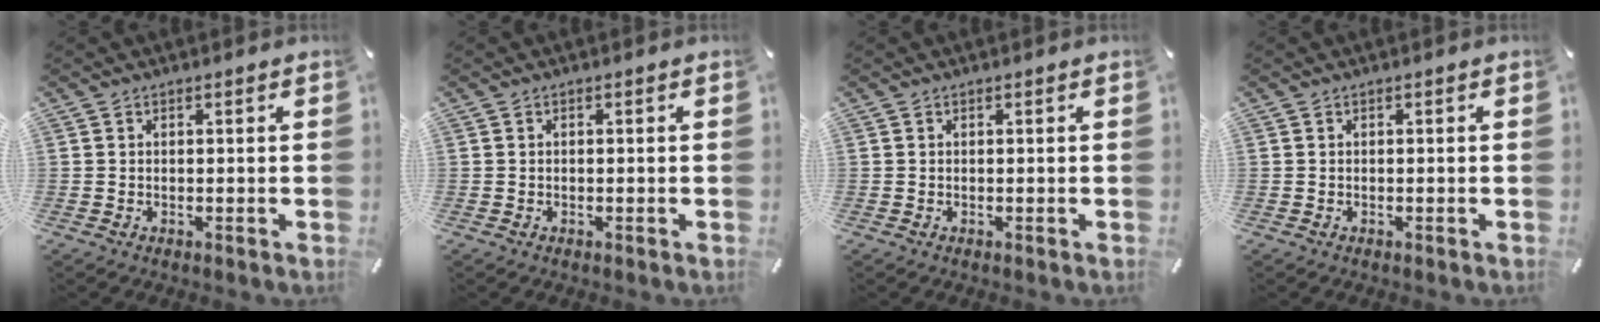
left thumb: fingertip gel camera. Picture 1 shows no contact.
{"total": 0.0}
{"total": 0.0}
{"total": 0.0}